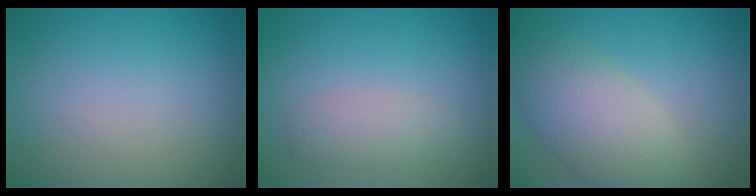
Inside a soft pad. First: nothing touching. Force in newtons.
{"total": 2.1, "press": 2.1, "slide": 0.2}
{"total": 6.5, "press": 6.5, "slide": 0.3}